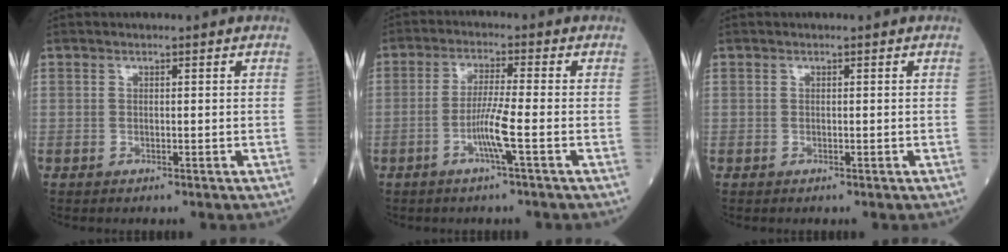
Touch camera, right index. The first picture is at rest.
{"total": 5.1, "force": [-1.8, -0.8, 4.7], "torque": [-0.095, -0.004, -0.036]}
{"total": 0.0}